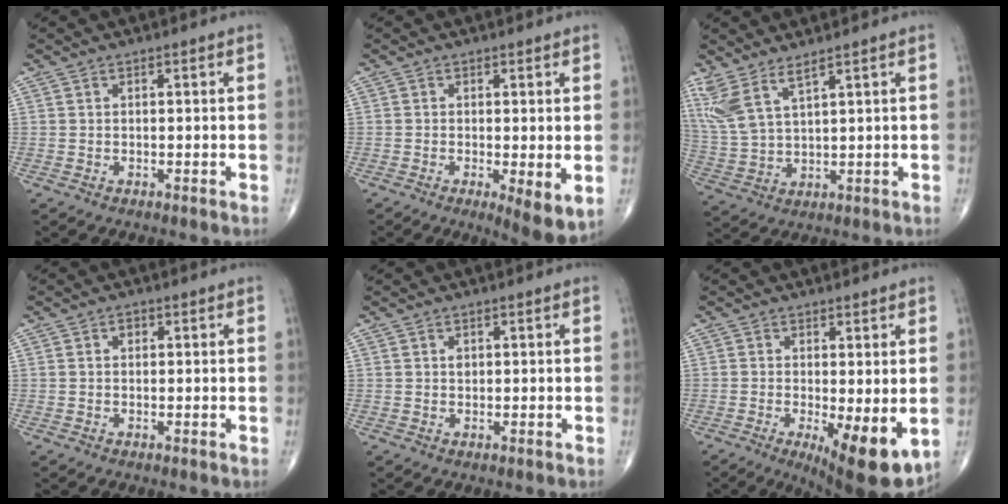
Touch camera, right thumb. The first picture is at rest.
{"total": 6.0, "force": [-1.1, 1.7, 5.7], "torque": [-0.087, -0.020, -0.017]}
{"total": 8.1, "force": [5.4, 2.2, 5.7], "torque": [-0.139, -0.024, 0.126]}
{"total": 1.0, "force": [0.2, 0.8, 0.5], "torque": [-0.004, 0.003, 0.002]}
{"total": 1.0, "force": [0.3, 0.7, 0.6], "torque": [-0.005, -0.001, 0.006]}
{"total": 10.4, "force": [-2.3, 3.2, 9.6], "torque": [-0.138, -0.025, -0.027]}